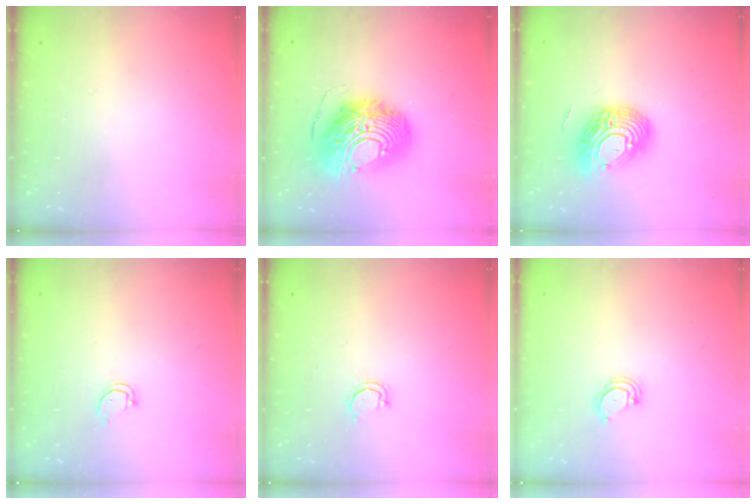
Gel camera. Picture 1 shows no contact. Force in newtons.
{"total": 18.2, "press": 18.1, "slide": 1.7}
{"total": 15.2, "press": 15.1, "slide": 1.4}
{"total": 2.6, "press": 2.6, "slide": 0.3}
{"total": 2.9, "press": 2.9, "slide": 0.3}
{"total": 3.0, "press": 3.0, "slide": 0.4}